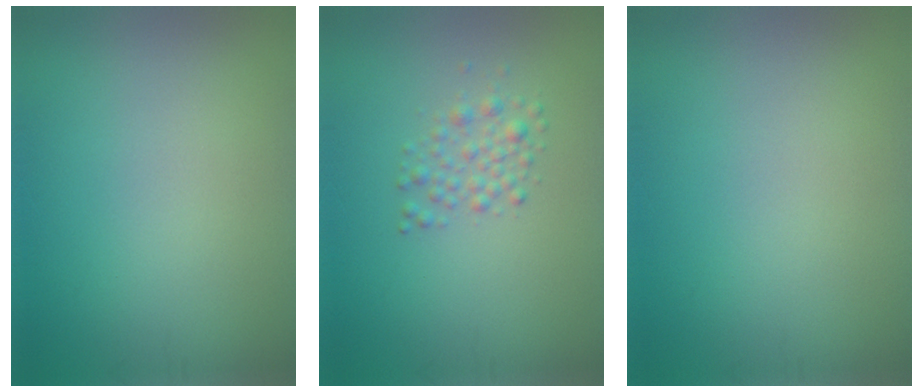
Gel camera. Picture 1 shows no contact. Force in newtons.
{"total": 1.9, "press": 1.8, "slide": 0.1}
{"total": 0.0}